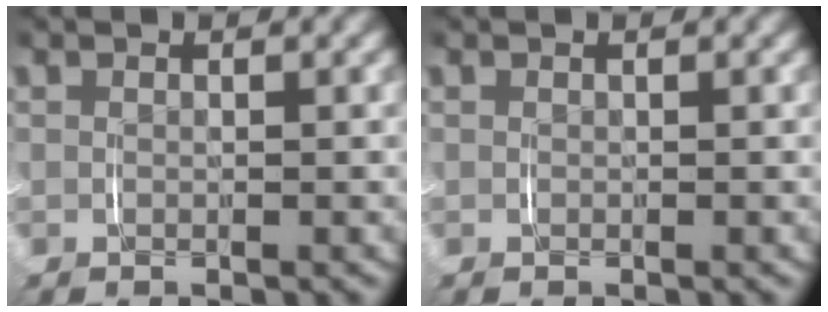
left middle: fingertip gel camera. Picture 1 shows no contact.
{"total": 0.0}